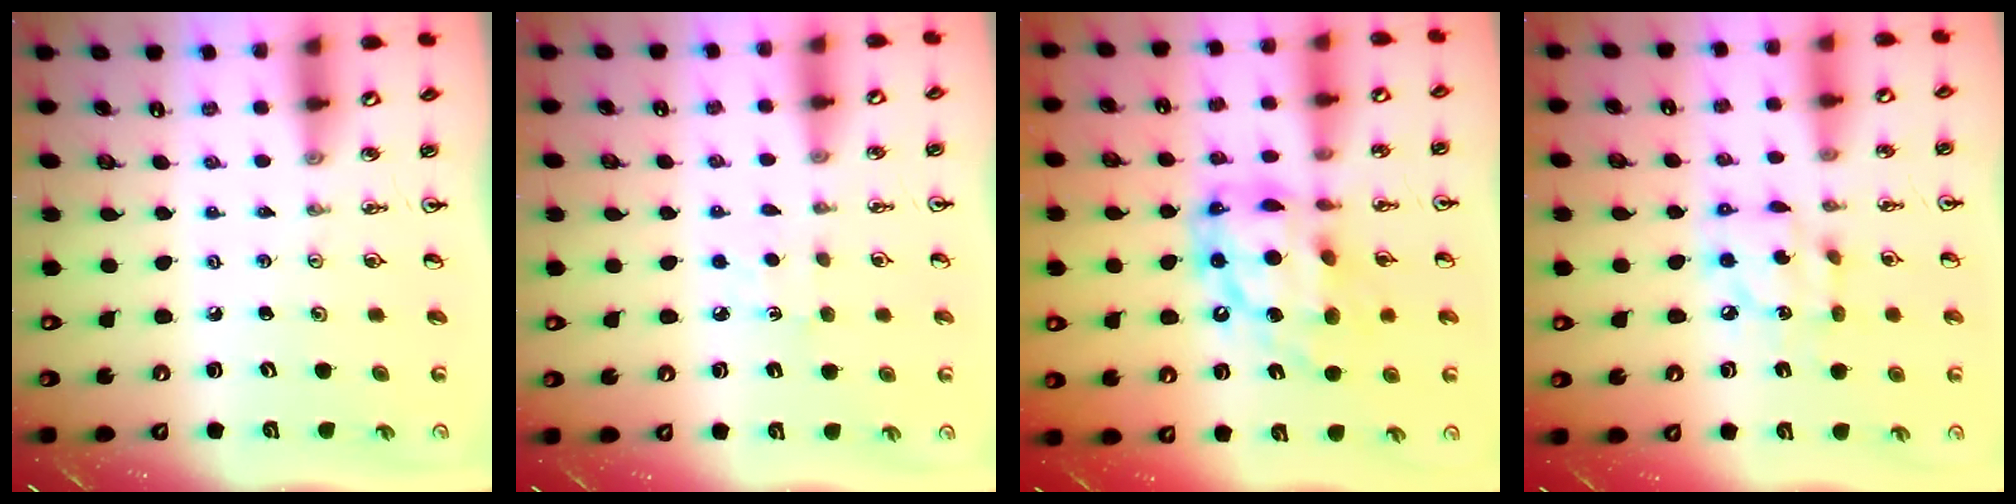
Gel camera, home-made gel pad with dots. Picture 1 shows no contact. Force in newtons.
{"total": 4.8, "press": 4.7, "slide": 0.5}
{"total": 17.0, "press": 16.9, "slide": 1.5}
{"total": 8.5, "press": 8.5, "slide": 0.6}